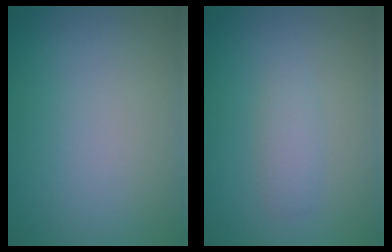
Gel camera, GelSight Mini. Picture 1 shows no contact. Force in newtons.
{"total": 1.5, "press": 1.5, "slide": 0.0}